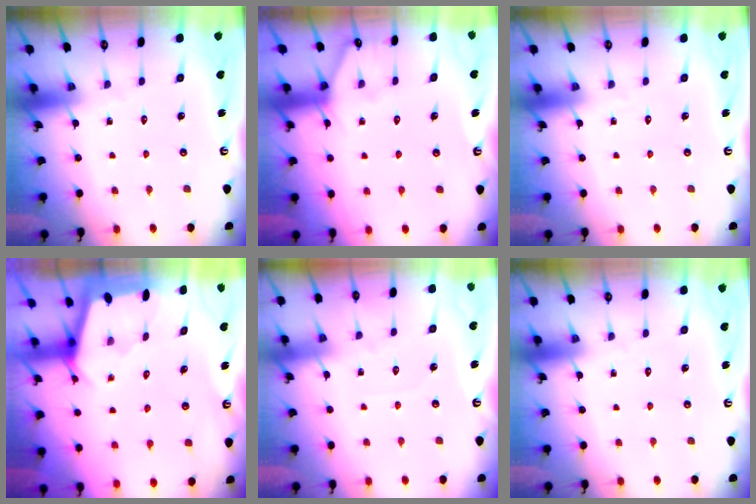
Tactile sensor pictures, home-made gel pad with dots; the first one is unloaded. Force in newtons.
{"total": 4.0, "press": 4.0, "slide": 0.5}
{"total": 0.0}
{"total": 2.2, "press": 2.2, "slide": 0.3}
{"total": 2.7, "press": 2.7, "slide": 0.3}
{"total": 0.0}